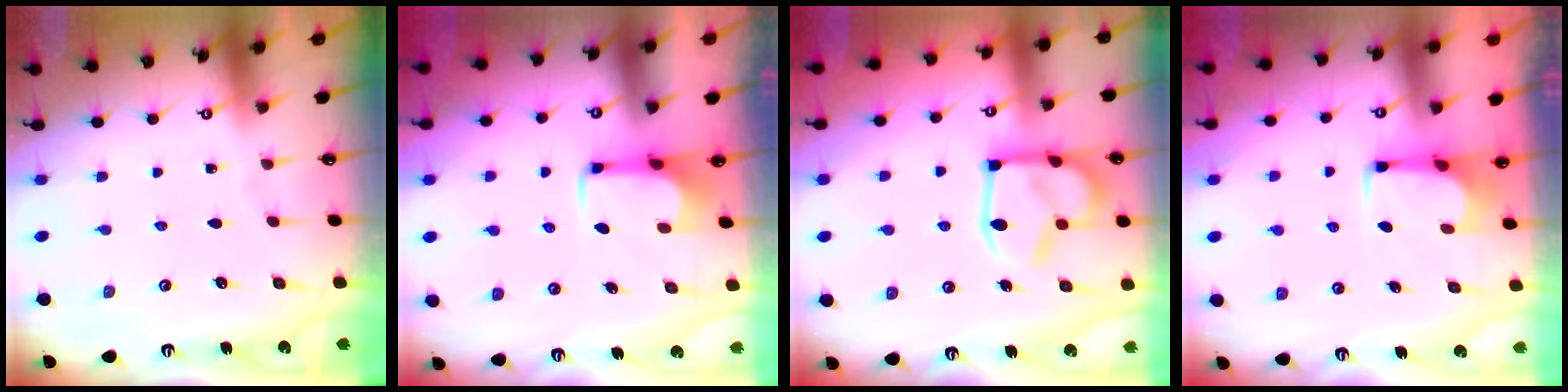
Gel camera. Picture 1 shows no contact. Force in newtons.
{"total": 2.1, "press": 2.1, "slide": 0.4}
{"total": 10.5, "press": 10.4, "slide": 1.6}
{"total": 6.4, "press": 6.4, "slide": 0.4}